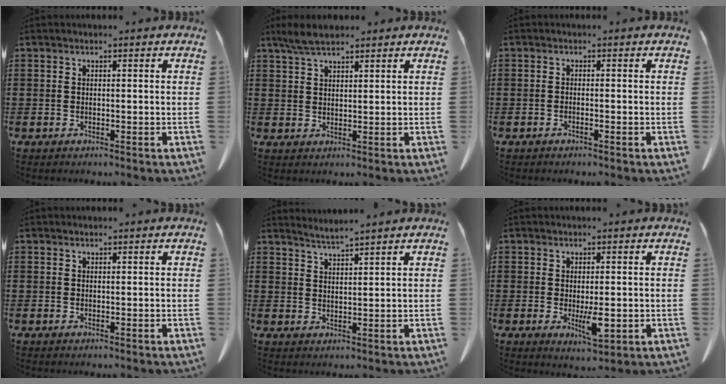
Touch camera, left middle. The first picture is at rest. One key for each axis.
{"total": 3.8, "fx": 2.9, "fy": 1.1, "fz": 2.3, "tx": -0.052, "ty": 0.004, "tz": 0.054}
{"total": 0.8, "fx": -0.6, "fy": 0.0, "fz": 0.5, "tx": -0.009, "ty": -0.002, "tz": -0.011}
{"total": 0.0}
{"total": 2.2, "fx": 2.1, "fy": -0.6, "fz": 0.1, "tx": -0.008, "ty": -0.005, "tz": 0.040}
{"total": 4.3, "fx": -0.5, "fy": 1.4, "fz": 4.0, "tx": -0.067, "ty": -0.004, "tz": -0.009}